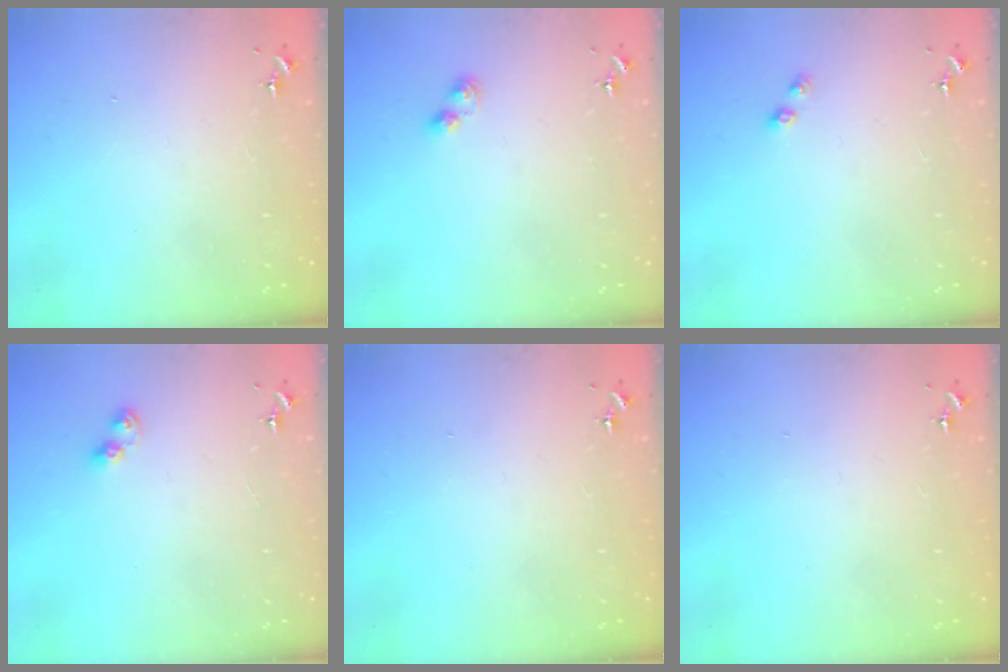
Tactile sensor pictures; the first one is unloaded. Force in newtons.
{"total": 3.7, "press": 3.7, "slide": 0.6}
{"total": 3.1, "press": 3.0, "slide": 0.7}
{"total": 3.9, "press": 3.9, "slide": 0.4}
{"total": 0.0}
{"total": 0.0}